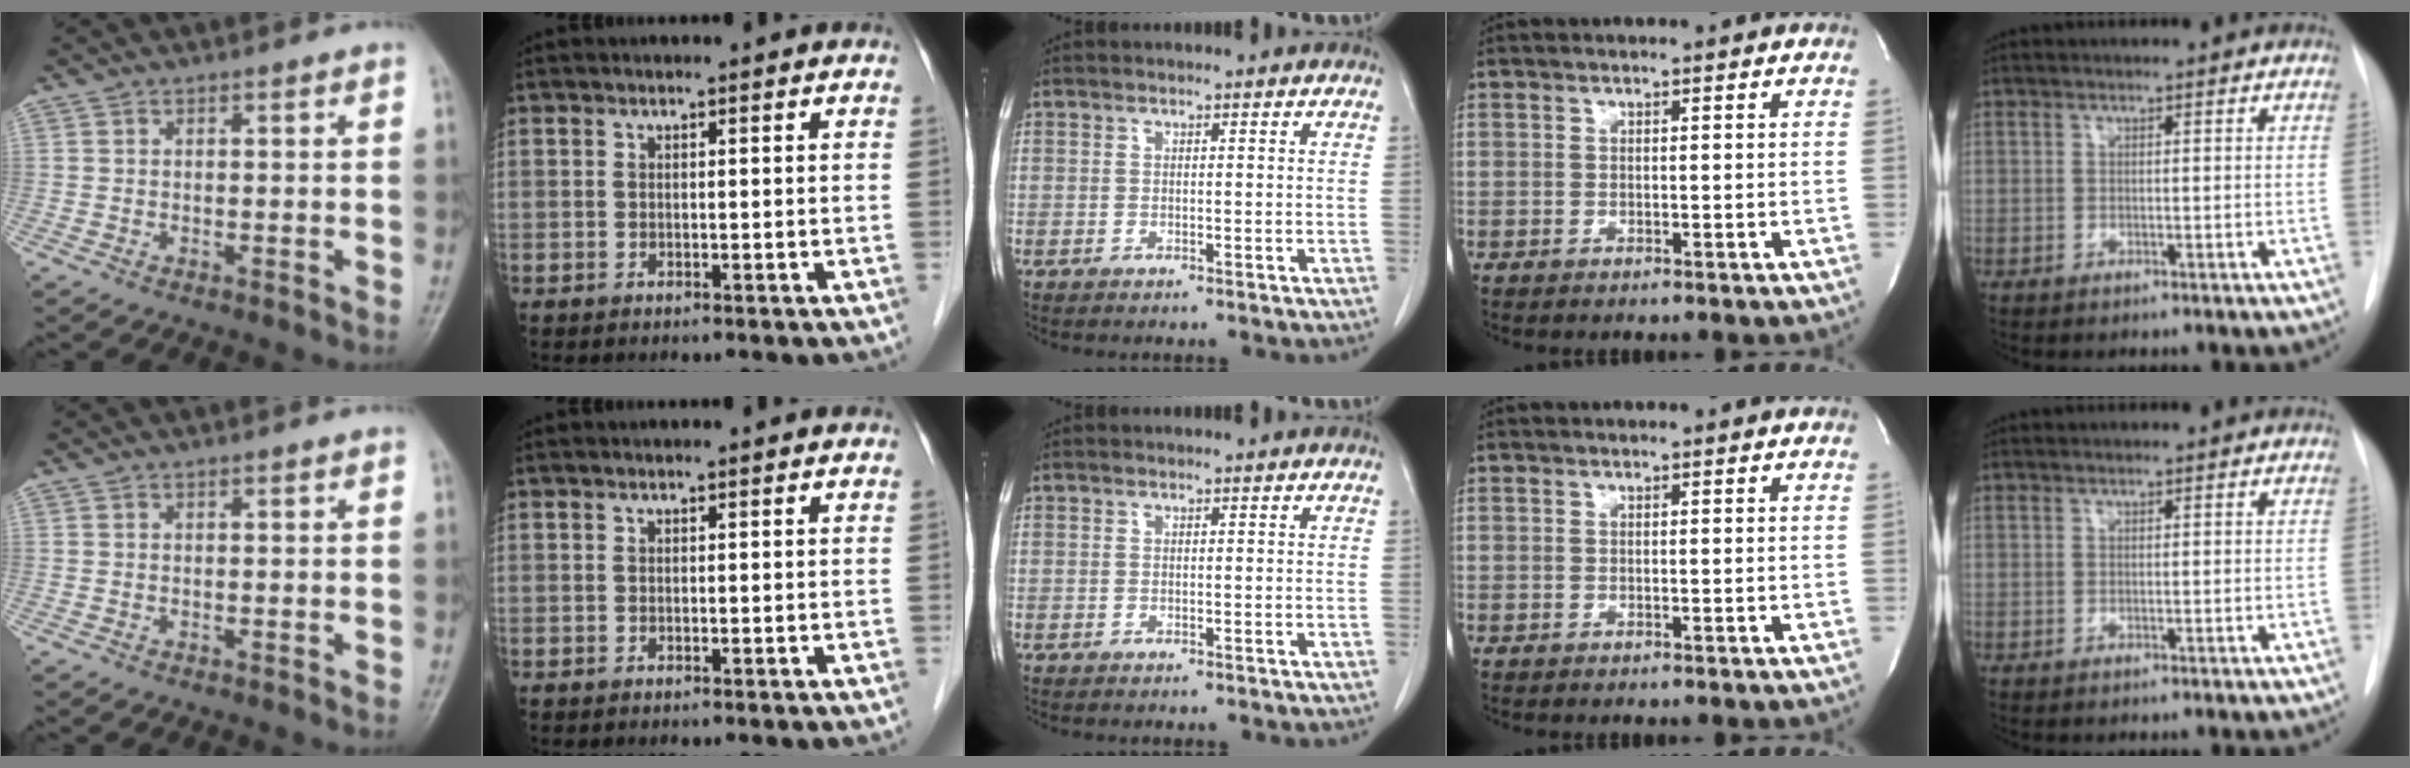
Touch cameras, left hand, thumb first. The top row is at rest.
{}